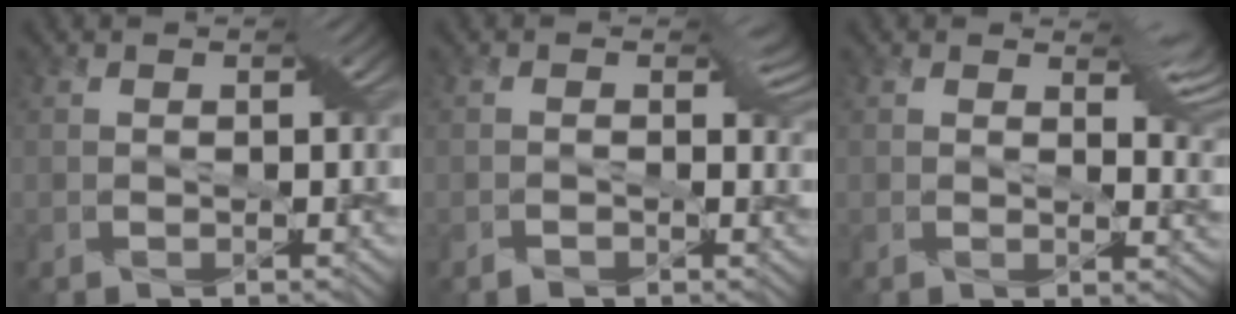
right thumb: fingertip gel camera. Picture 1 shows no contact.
{"total": 0.8, "force": [-0.4, 0.5, 0.3], "torque": [-0.007, -0.001, -0.012]}
{"total": 4.2, "force": [2.5, 1.7, 2.9], "torque": [-0.048, -0.009, 0.032]}